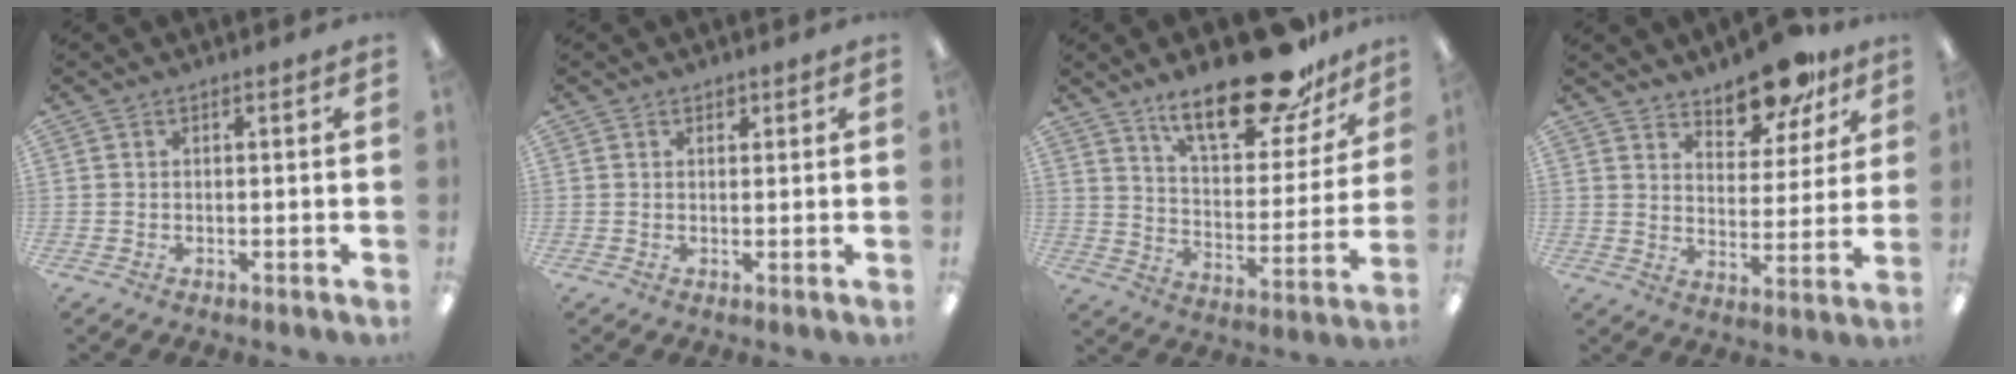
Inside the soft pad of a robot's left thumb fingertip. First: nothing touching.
{"total": 1.4, "force": [0.9, 0.9, 0.6], "torque": [-0.004, 0.000, 0.013]}
{"total": 22.8, "force": [16.5, 8.3, 13.3], "torque": [-0.201, -0.096, 0.276]}
{"total": 12.1, "force": [10.1, 5.0, 4.4], "torque": [-0.050, -0.073, 0.181]}